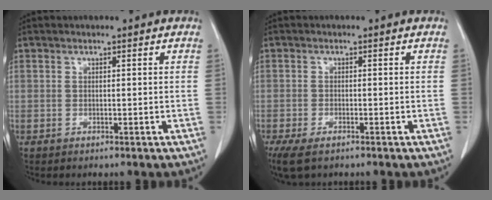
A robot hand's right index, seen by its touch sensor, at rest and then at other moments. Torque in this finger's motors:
{"motor_torque": [0.53, -0.52, 0.12, 0.06]}